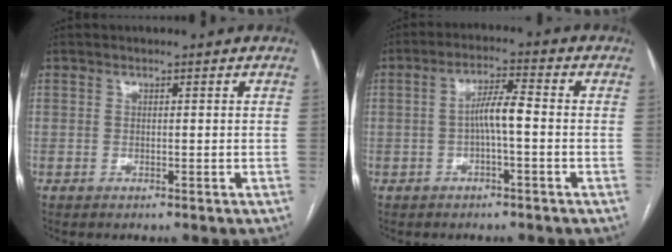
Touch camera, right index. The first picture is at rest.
{"total": 4.9, "force": [-0.8, 0.5, 4.8], "torque": [-0.087, 0.015, -0.012]}